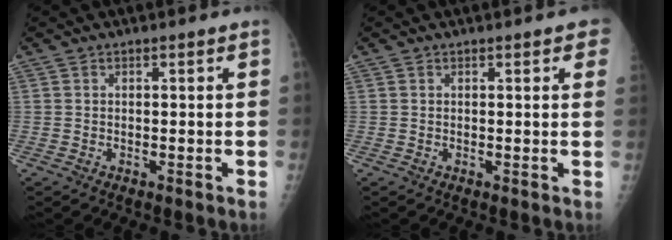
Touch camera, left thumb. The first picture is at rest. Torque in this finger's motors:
{"motor_torque": [0.93, 0.44, 0.91, -0.29, 0.13]}